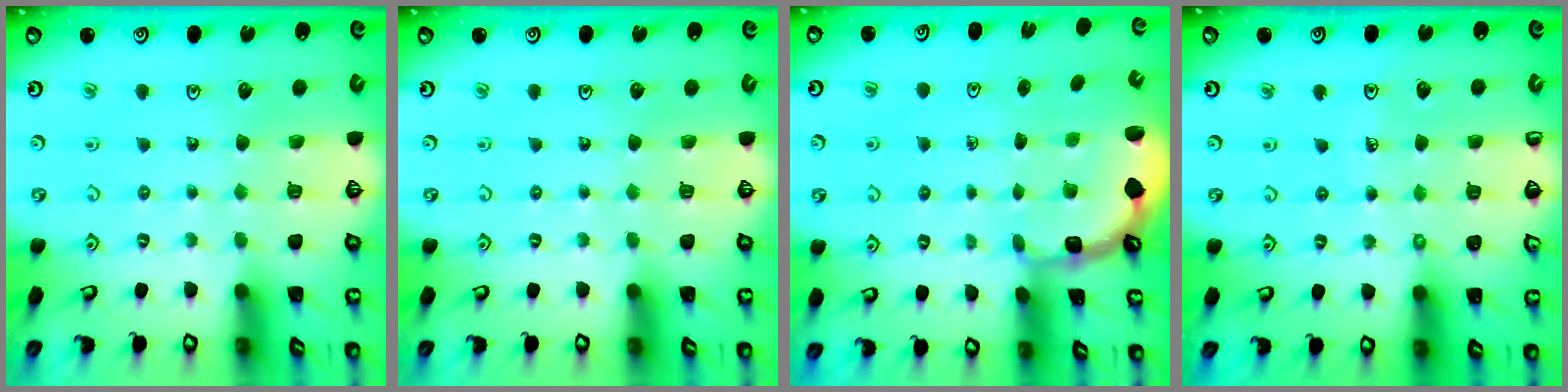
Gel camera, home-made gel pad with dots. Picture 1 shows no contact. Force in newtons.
{"total": 0.0}
{"total": 2.5, "press": 2.2, "slide": 1.2}
{"total": 7.3, "press": 7.1, "slide": 1.9}